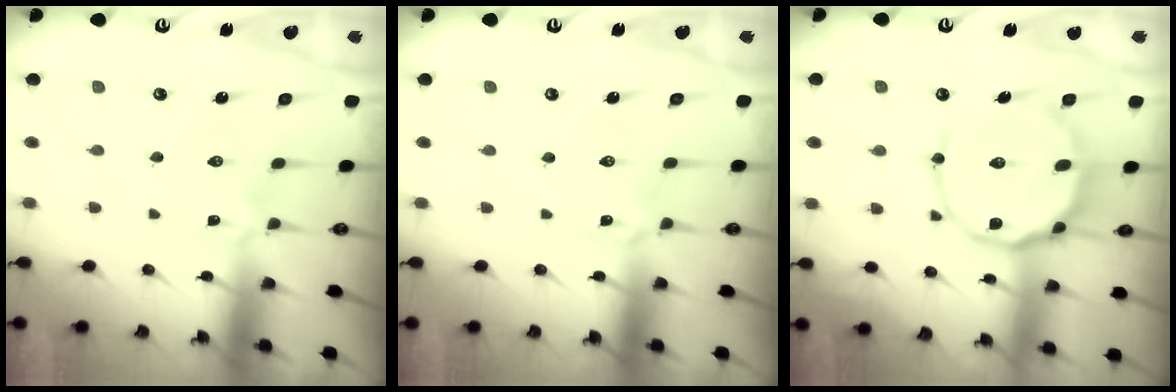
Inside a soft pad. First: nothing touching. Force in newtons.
{"total": 0.9, "press": 0.9, "slide": 0.1}
{"total": 16.2, "press": 16.2, "slide": 1.1}